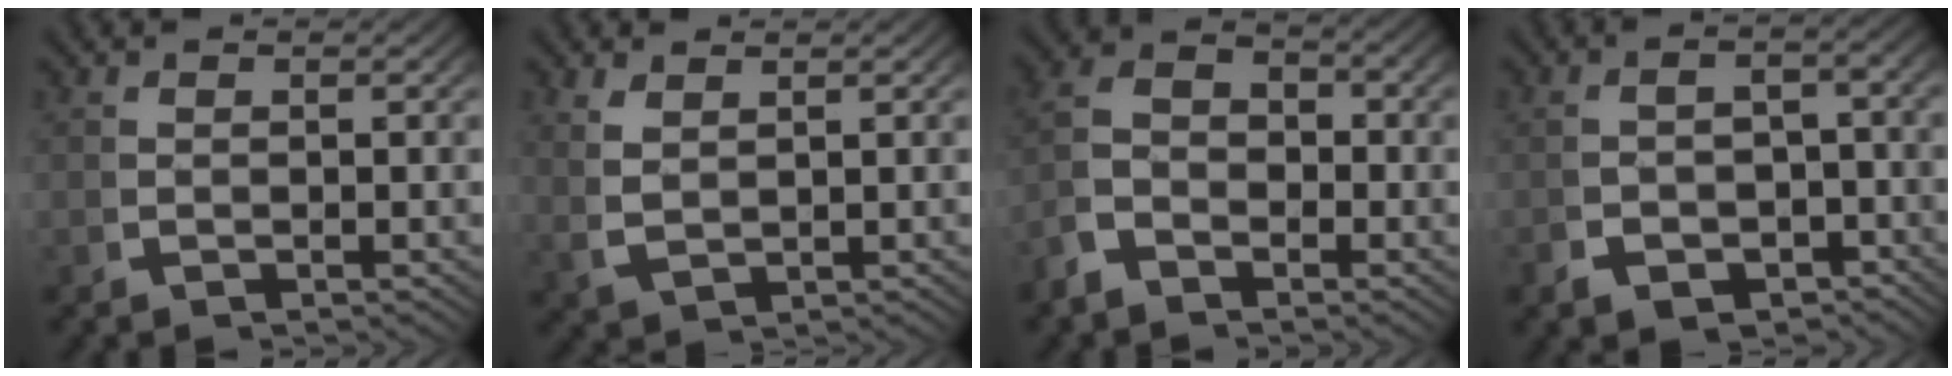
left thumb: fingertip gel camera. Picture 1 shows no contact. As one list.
[{"total": 2.0, "force": [1.4, 1.0, 1.1], "torque": [-0.026, 0.000, 0.040]}, {"total": 5.5, "force": [-0.7, 4.1, 3.6], "torque": [-0.060, -0.007, -0.022]}, {"total": 4.3, "force": [-2.1, 2.7, 2.7], "torque": [-0.040, -0.014, -0.028]}]